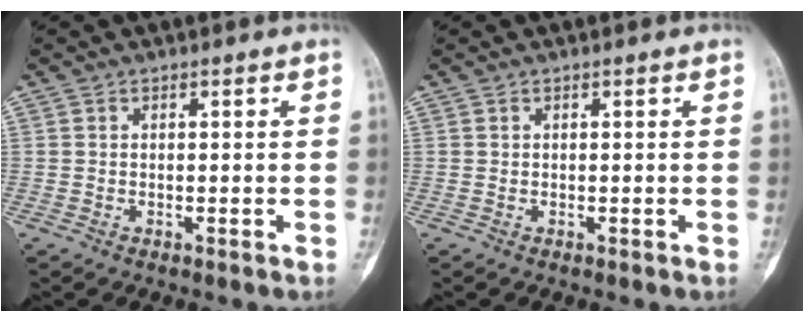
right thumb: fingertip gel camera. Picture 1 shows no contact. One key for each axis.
{"total": 0.0}